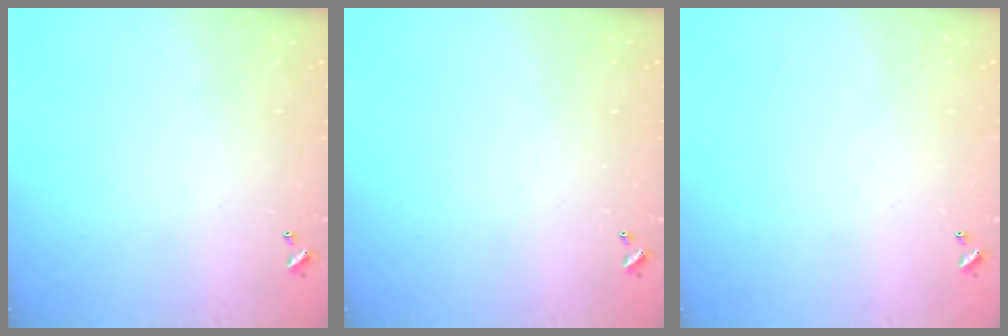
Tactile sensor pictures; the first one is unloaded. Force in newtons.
{"total": 0.0}
{"total": 0.0}